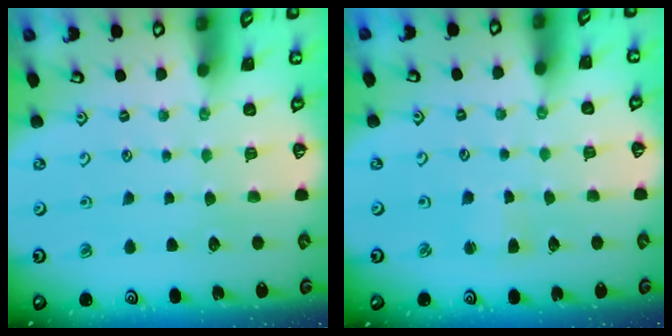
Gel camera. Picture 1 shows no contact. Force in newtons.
{"total": 2.2, "press": 2.2, "slide": 0.2}